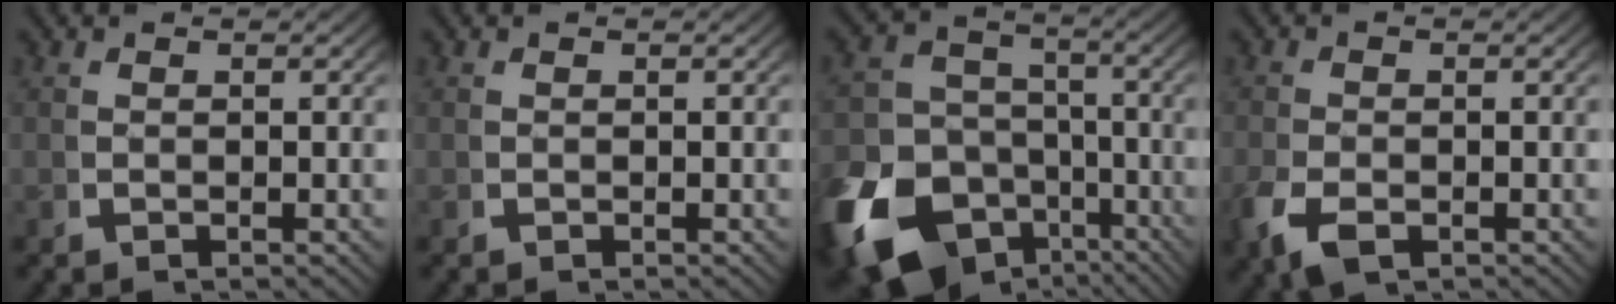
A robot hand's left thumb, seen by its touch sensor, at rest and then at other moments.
{"total": 0.0}
{"total": 17.2, "force": [-7.5, 12.8, 8.7], "torque": [-0.177, -0.084, -0.105]}
{"total": 3.6, "force": [-1.8, 2.3, 2.1], "torque": [-0.060, -0.019, -0.024]}